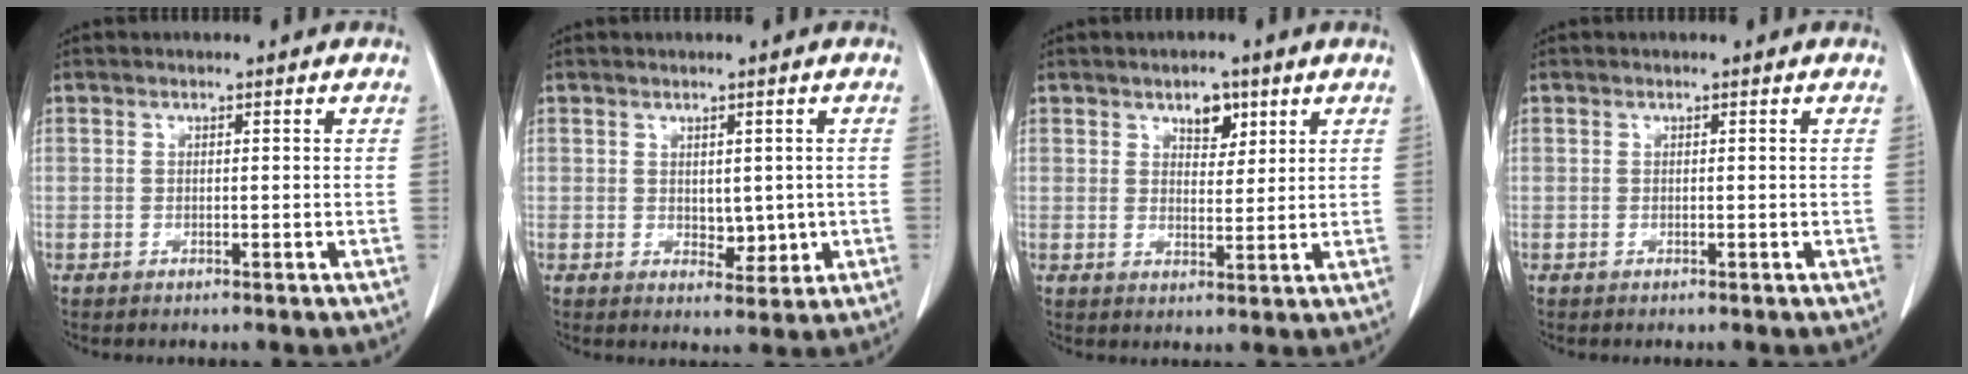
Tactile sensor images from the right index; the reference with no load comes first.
{"total": 3.6, "force": [-0.1, 2.1, 2.9], "torque": [-0.033, -0.006, 0.009]}
{"total": 4.0, "force": [2.4, 2.2, 2.3], "torque": [-0.031, 0.000, 0.037]}
{"total": 0.0}